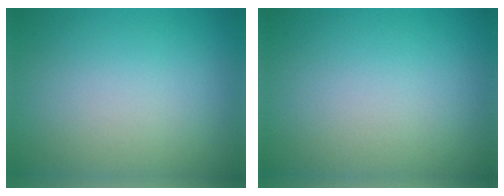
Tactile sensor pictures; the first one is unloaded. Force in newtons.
{"total": 0.0}